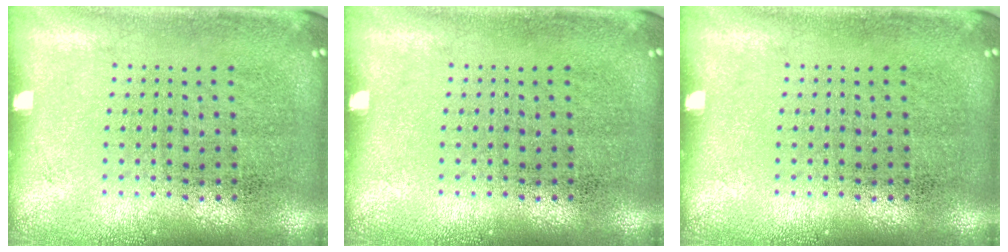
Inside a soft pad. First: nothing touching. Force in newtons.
{"total": 0.0}
{"total": 0.0}